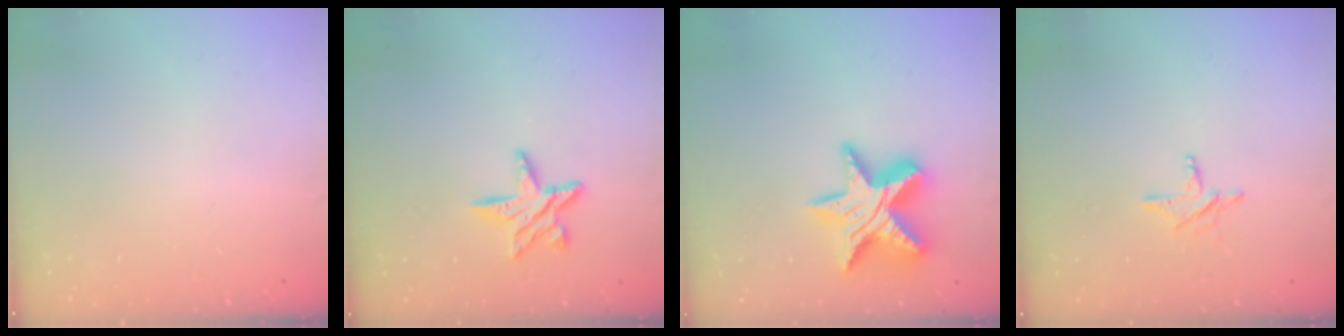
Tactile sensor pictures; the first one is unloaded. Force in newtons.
{"total": 8.9, "press": 8.9, "slide": 0.4}
{"total": 16.3, "press": 16.2, "slide": 1.1}
{"total": 3.9, "press": 3.9, "slide": 0.3}